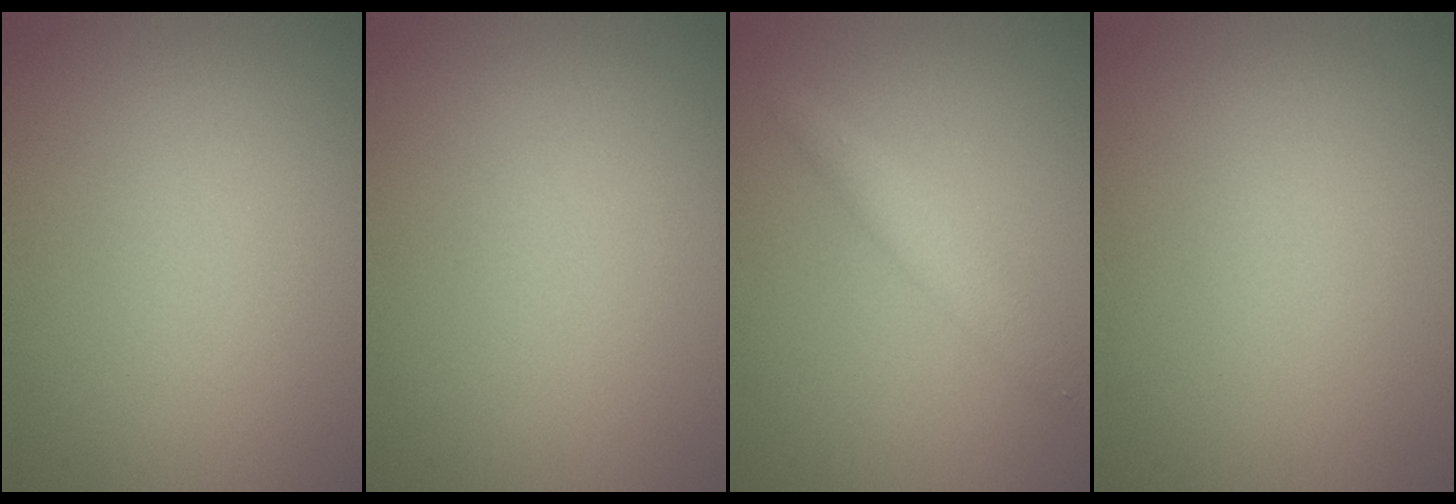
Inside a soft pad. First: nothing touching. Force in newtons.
{"total": 0.0}
{"total": 2.3, "press": 2.3, "slide": 0.1}
{"total": 0.0}